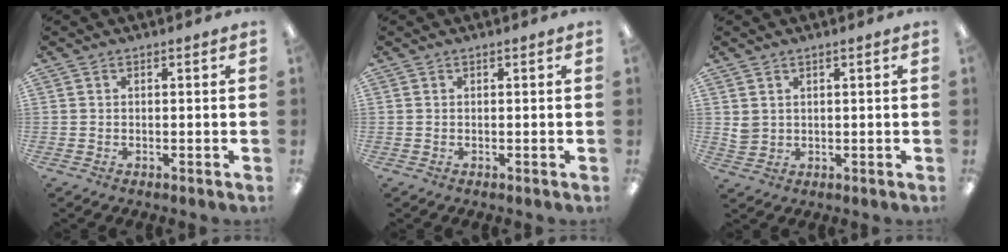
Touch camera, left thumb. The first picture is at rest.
{"total": 0.0}
{"total": 2.6, "force": [1.4, 2.1, 0.6], "torque": [-0.008, -0.003, 0.026]}